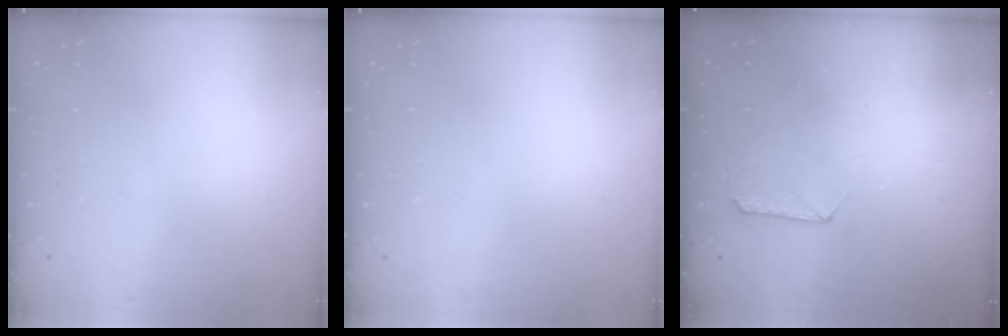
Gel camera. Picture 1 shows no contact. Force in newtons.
{"total": 0.0}
{"total": 7.4, "press": 7.4, "slide": 0.6}